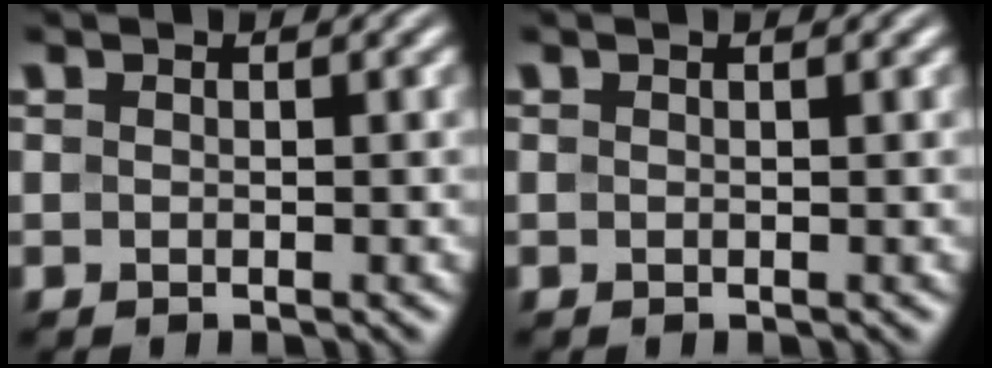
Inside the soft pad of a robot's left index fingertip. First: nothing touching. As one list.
[{"total": 0.6, "force": [0.3, 0.1, 0.6], "torque": [-0.007, 0.006, 0.002]}]